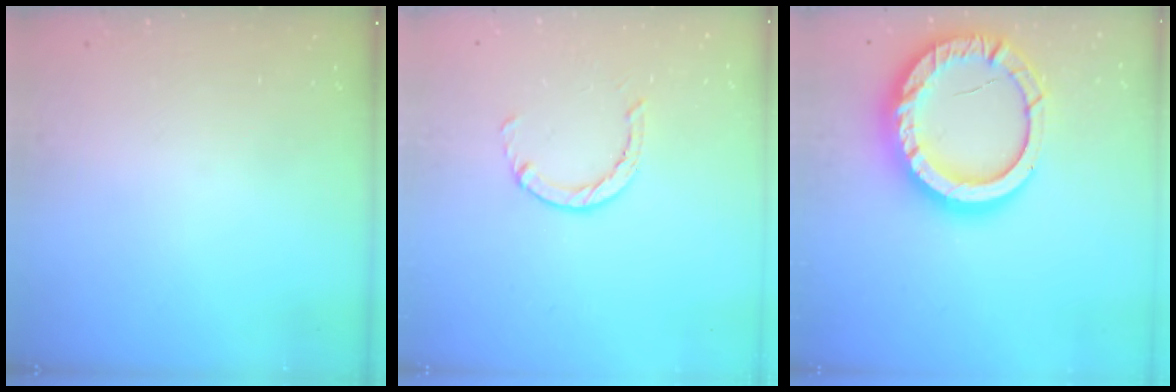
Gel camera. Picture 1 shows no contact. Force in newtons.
{"total": 2.4, "press": 2.4, "slide": 0.4}
{"total": 24.5, "press": 24.4, "slide": 2.2}